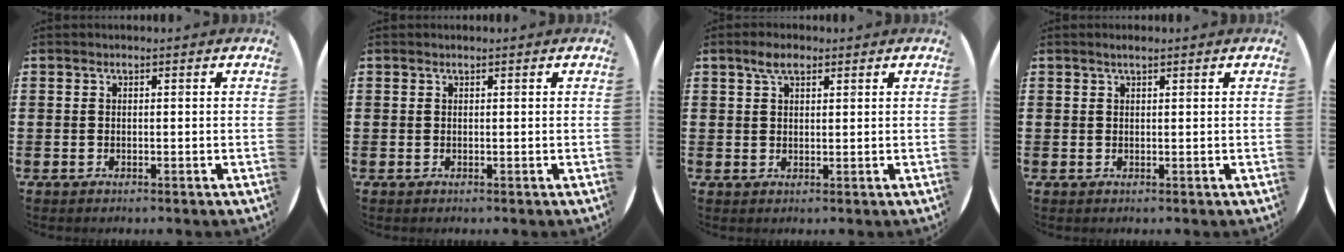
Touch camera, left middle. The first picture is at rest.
{"total": 0.0}
{"total": 3.2, "force": [2.3, 1.4, 1.8], "torque": [-0.023, 0.001, 0.037]}
{"total": 1.0, "force": [0.7, 0.2, 0.6], "torque": [-0.012, 0.004, 0.012]}